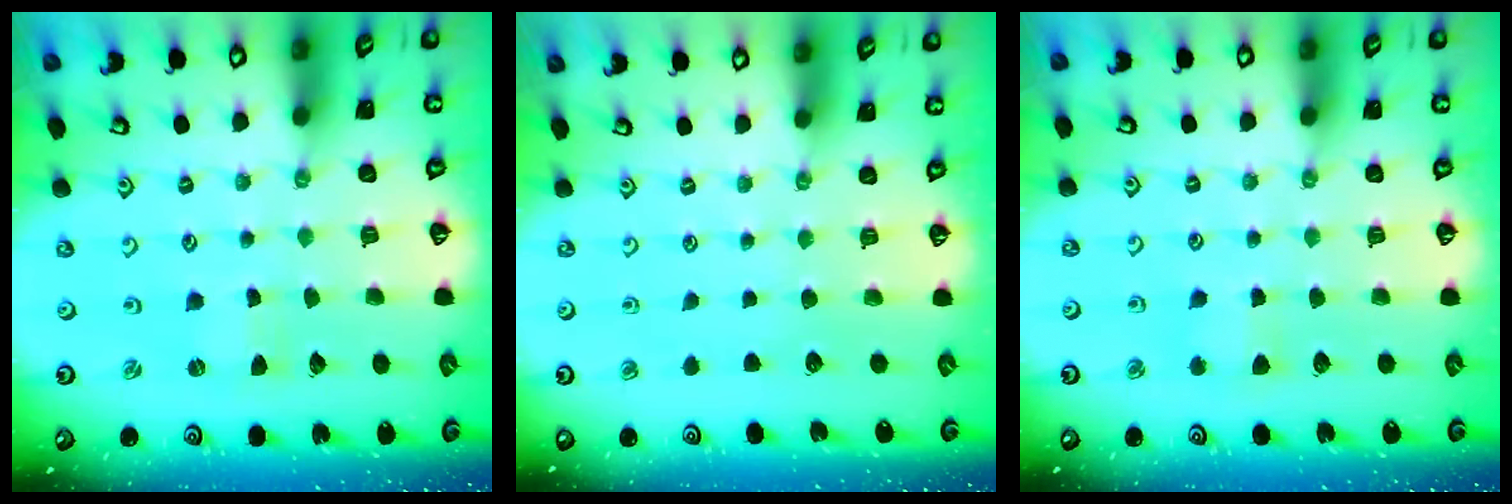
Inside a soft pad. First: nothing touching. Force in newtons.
{"total": 0.0}
{"total": 3.5, "press": 3.5, "slide": 0.5}